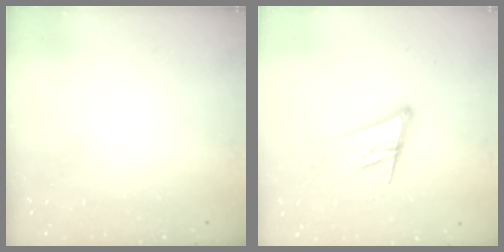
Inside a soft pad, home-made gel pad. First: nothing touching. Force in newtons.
{"total": 14.7, "press": 14.1, "slide": 4.0}